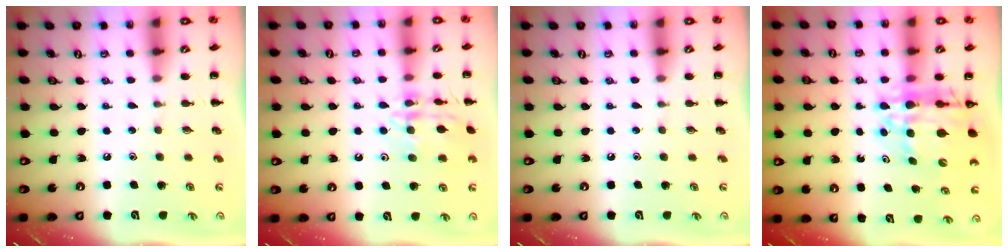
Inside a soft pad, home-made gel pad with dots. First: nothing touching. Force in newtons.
{"total": 14.3, "press": 14.2, "slide": 0.9}
{"total": 0.0}
{"total": 13.8, "press": 13.2, "slide": 4.0}